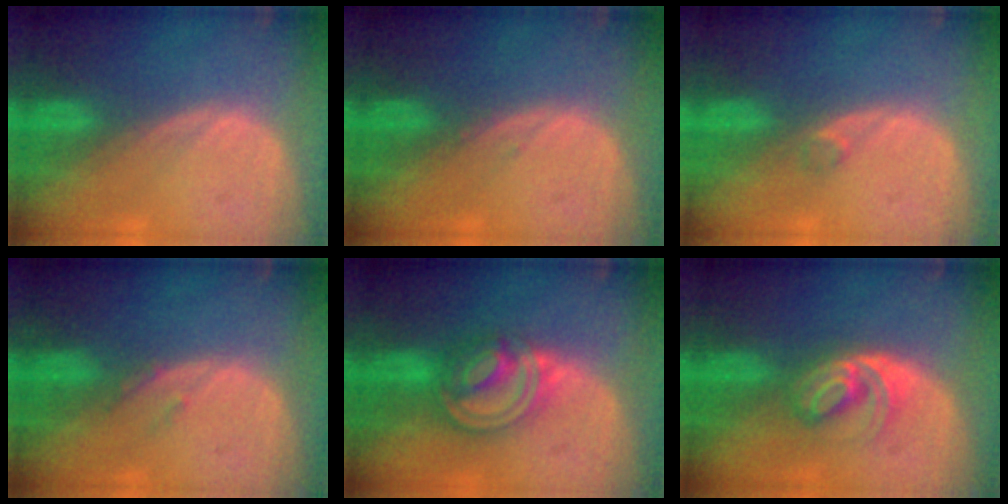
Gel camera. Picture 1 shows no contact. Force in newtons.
{"total": 0.5, "press": 0.5, "slide": 0.2}
{"total": 1.2, "press": 1.0, "slide": 0.7}
{"total": 1.0, "press": 1.0, "slide": 0.2}
{"total": 7.9, "press": 6.7, "slide": 4.0}
{"total": 6.2, "press": 5.2, "slide": 3.4}